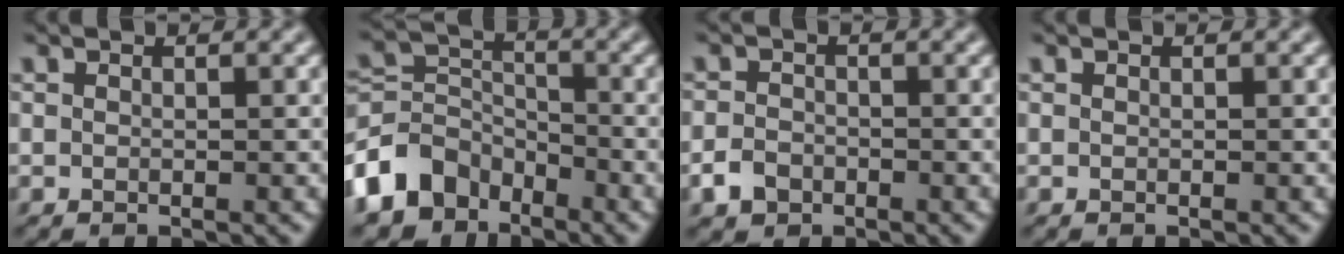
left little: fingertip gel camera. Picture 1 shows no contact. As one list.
[{"total": 6.4, "force": [-4.3, 4.3, 2.1], "torque": [-0.041, 0.003, -0.097]}, {"total": 2.2, "force": [-1.3, 1.6, 0.8], "torque": [-0.014, 0.002, -0.026]}, {"total": 0.0}]